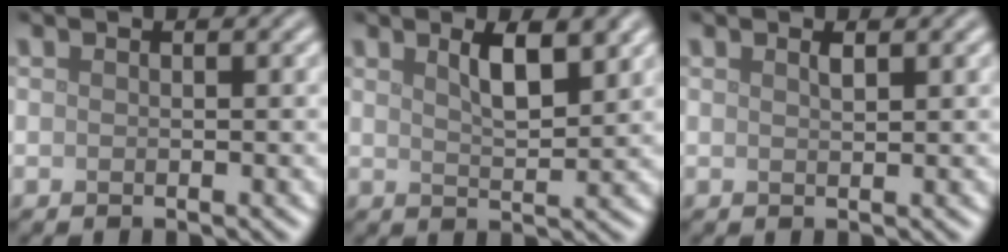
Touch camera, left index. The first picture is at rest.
{"total": 3.7, "force": [1.9, 1.0, 3.0], "torque": [-0.047, 0.002, 0.033]}
{"total": 0.8, "force": [0.6, 0.1, 0.5], "torque": [-0.009, 0.000, 0.010]}